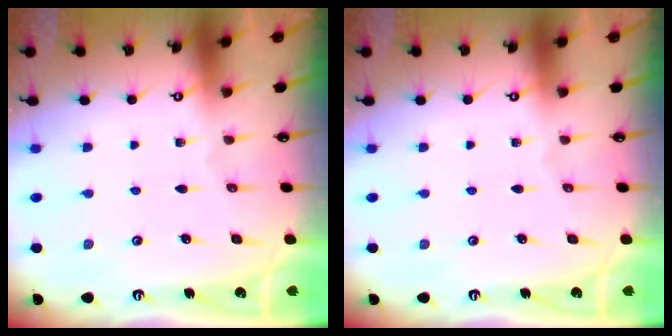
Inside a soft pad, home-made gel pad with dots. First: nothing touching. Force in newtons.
{"total": 0.0}